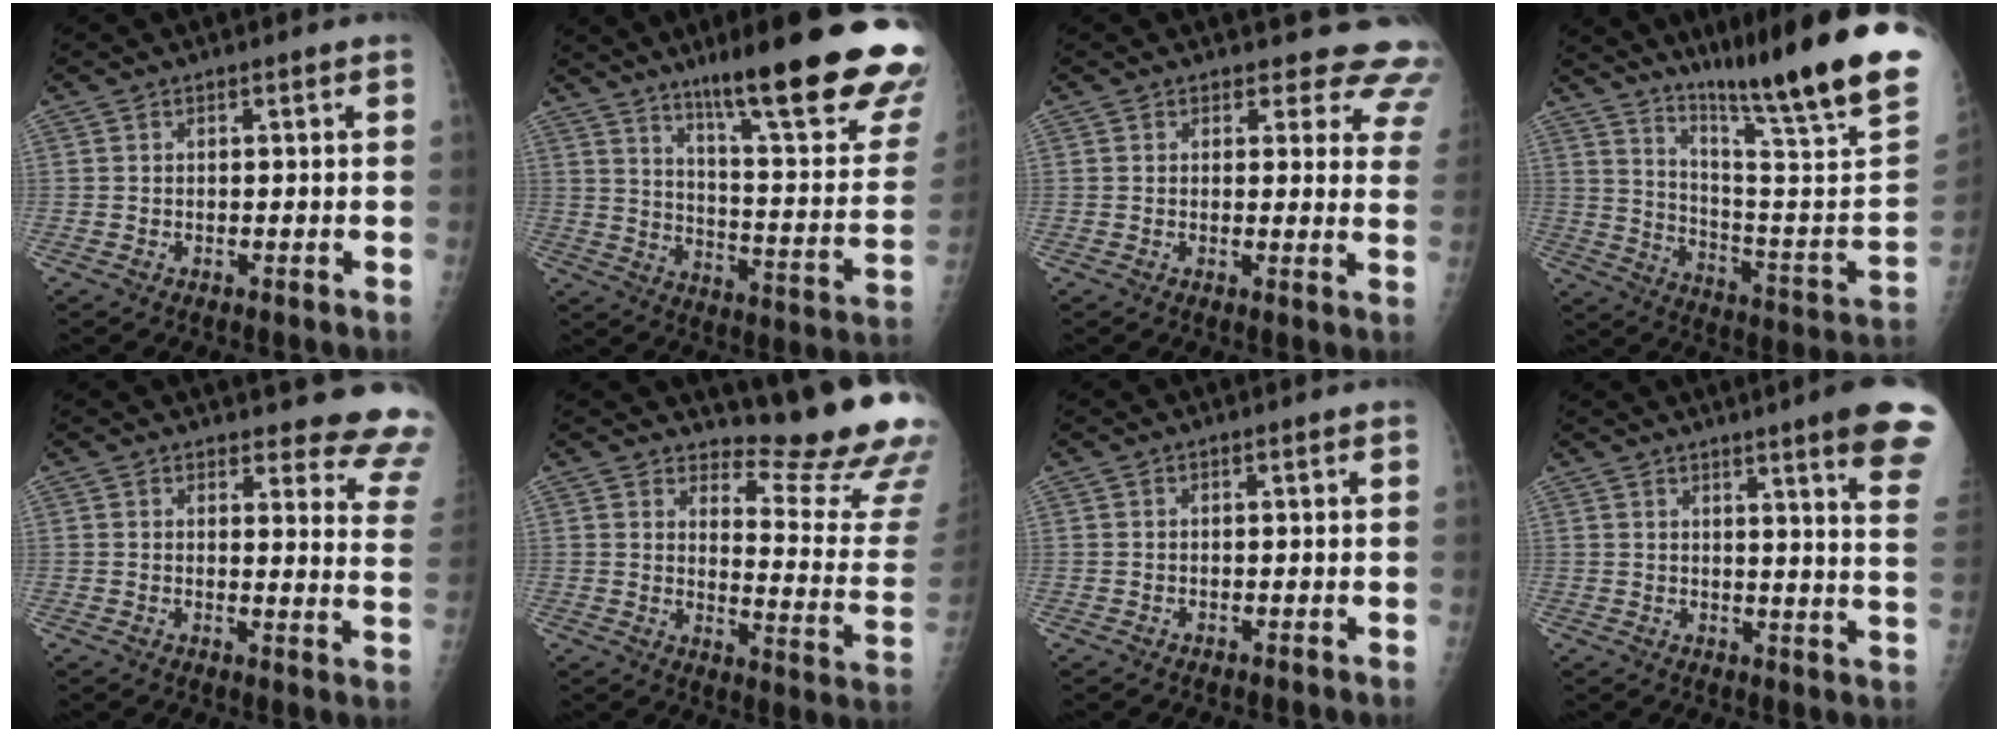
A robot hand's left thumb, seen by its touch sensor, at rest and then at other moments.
{"total": 28.5, "force": [18.8, 4.1, 21.0], "torque": [-0.241, -0.089, 0.271]}
{"total": 10.7, "force": [9.7, 4.3, 1.4], "torque": [0.042, -0.061, 0.074]}
{"total": 27.9, "force": [20.5, 0.1, 18.9], "torque": [-0.278, -0.142, 0.305]}
{"total": 14.9, "force": [14.3, 3.2, 2.9], "torque": [0.020, -0.132, 0.128]}
{"total": 16.6, "force": [15.2, 2.3, 6.5], "torque": [-0.053, -0.183, 0.178]}
{"total": 0.0}
{"total": 14.1, "force": [9.6, 0.4, 10.2], "torque": [-0.109, -0.054, 0.101]}